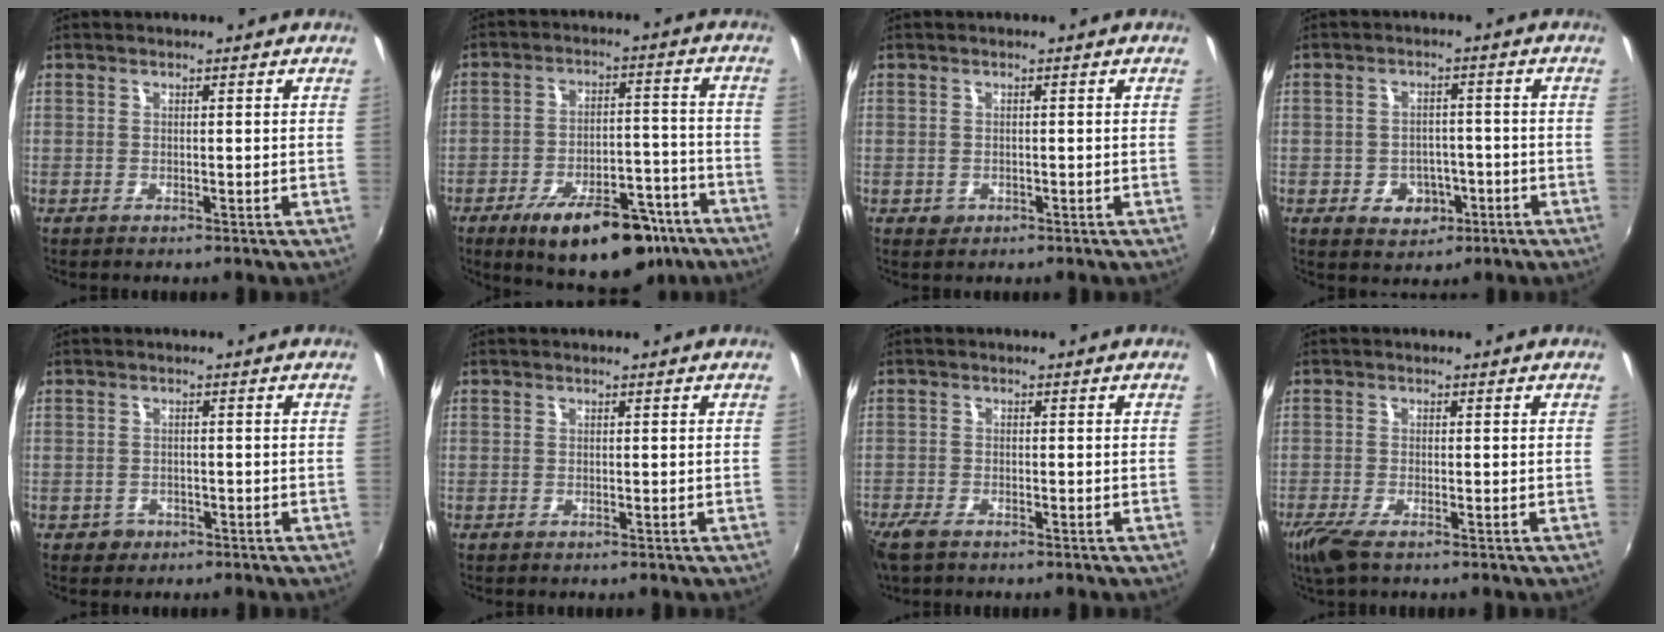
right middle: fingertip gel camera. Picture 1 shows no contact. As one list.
[{"total": 17.9, "force": [-11.9, 7.7, 10.9], "torque": [-0.167, 0.006, -0.160]}, {"total": 1.4, "force": [-0.5, 1.2, 0.3], "torque": [-0.006, -0.004, -0.005]}, {"total": 6.0, "force": [-2.5, 4.9, 2.3], "torque": [-0.054, 0.008, -0.021]}, {"total": 2.4, "force": [-1.1, 2.0, 0.5], "torque": [-0.014, -0.002, -0.015]}, {"total": 0.0}, {"total": 4.3, "force": [-3.2, 1.8, 2.1], "torque": [-0.058, -0.015, -0.066]}, {"total": 4.4, "force": [-3.0, 1.1, 3.1], "torque": [-0.073, -0.018, -0.059]}]